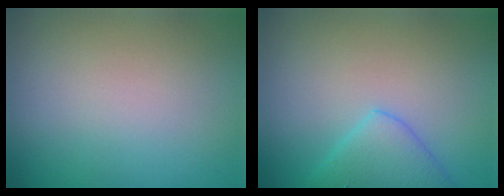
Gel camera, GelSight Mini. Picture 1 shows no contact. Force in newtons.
{"total": 3.5, "press": 3.5, "slide": 0.3}